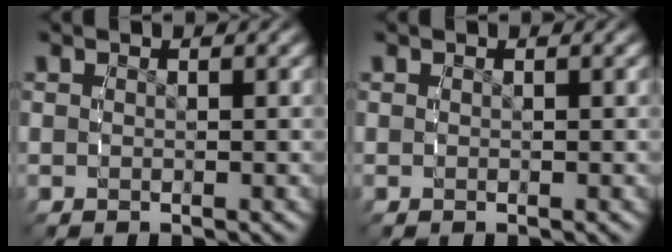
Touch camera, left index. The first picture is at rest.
{"total": 0.0}